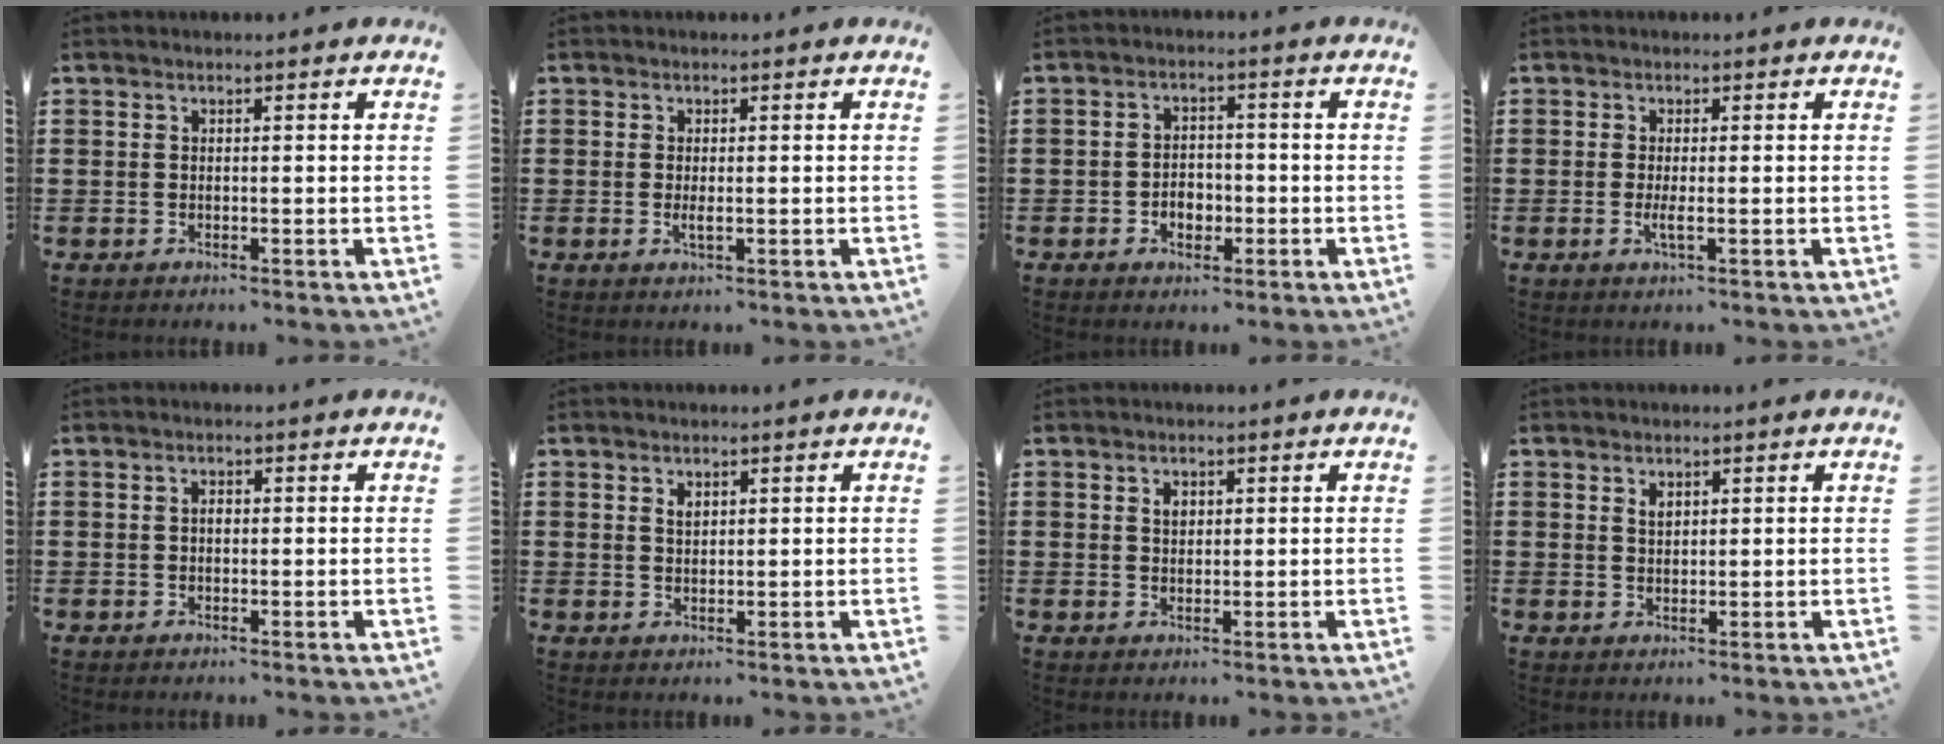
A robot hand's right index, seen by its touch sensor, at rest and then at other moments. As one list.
[{"total": 1.3, "force": [-0.2, 0.4, 1.2], "torque": [-0.023, -0.002, -0.002]}, {"total": 3.3, "force": [-1.2, 2.4, 1.8], "torque": [-0.030, 0.002, -0.027]}, {"total": 2.0, "force": [-0.5, 0.2, 1.9], "torque": [-0.042, -0.006, -0.010]}, {"total": 0.9, "force": [0.0, 0.5, 0.8], "torque": [-0.017, 0.001, -0.001]}, {"total": 1.2, "force": [0.7, 0.7, 0.7], "torque": [-0.015, 0.003, 0.012]}, {"total": 1.5, "force": [0.7, 1.0, 0.9], "torque": [-0.021, 0.005, 0.012]}, {"total": 1.3, "force": [0.8, 0.7, 0.7], "torque": [-0.016, 0.004, 0.014]}]